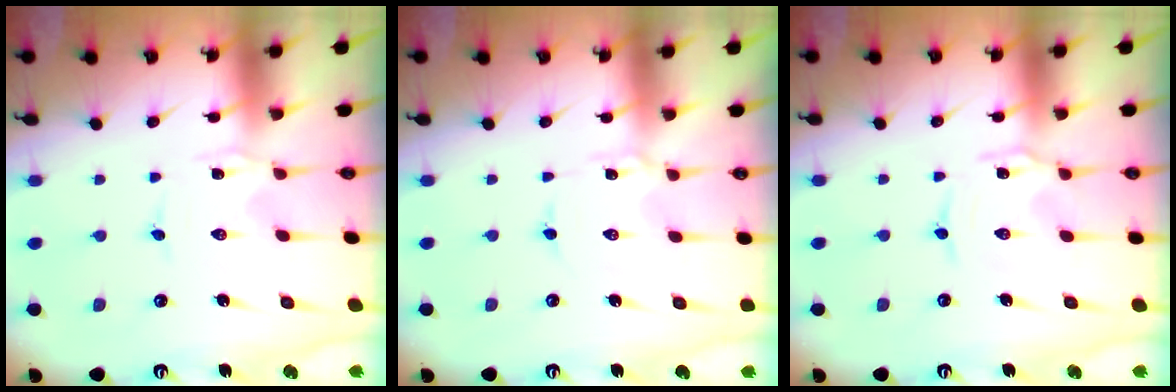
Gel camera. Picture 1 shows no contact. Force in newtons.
{"total": 3.5, "press": 3.5, "slide": 0.1}
{"total": 1.7, "press": 1.7, "slide": 0.4}